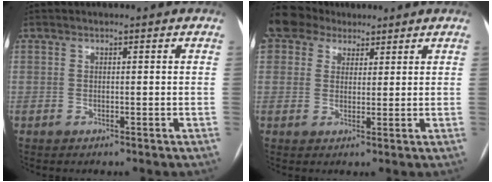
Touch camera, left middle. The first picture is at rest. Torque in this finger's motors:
{"motor_torque": [0.72, -0.71, 1.06, 0.21]}